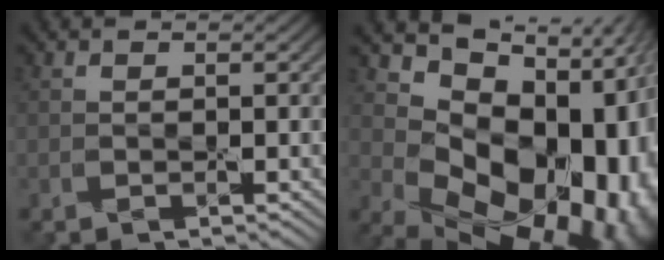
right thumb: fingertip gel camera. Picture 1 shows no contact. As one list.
[{"total": 18.2, "force": [0.1, 12.5, 13.2], "torque": [-0.170, -0.044, 0.053]}]